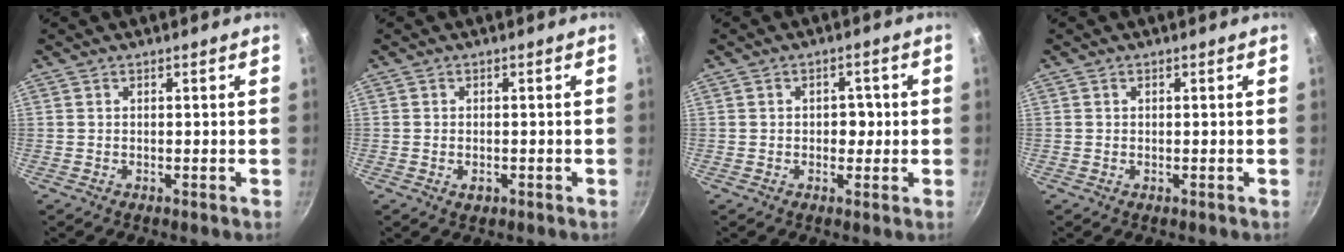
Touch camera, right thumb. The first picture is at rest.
{"total": 1.7, "force": [-0.6, 1.2, 1.1], "torque": [-0.018, 0.001, -0.009]}
{"total": 3.5, "force": [-0.1, 2.6, 2.3], "torque": [-0.006, 0.009, -0.003]}
{"total": 0.0}